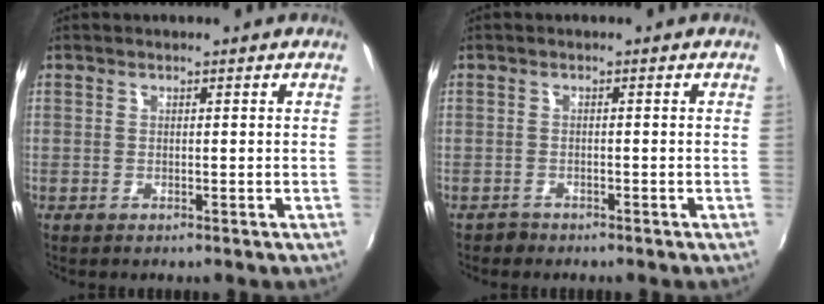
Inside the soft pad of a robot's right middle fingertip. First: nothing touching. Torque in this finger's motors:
{"motor_torque": [-0.25, -0.07, -0.07, -0.01]}